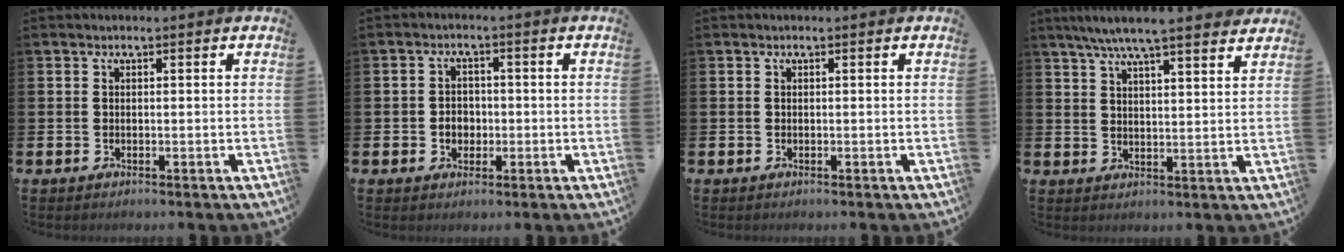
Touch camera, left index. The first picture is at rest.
{"total": 2.3, "force": [-0.5, 2.0, 1.0], "torque": [-0.010, 0.001, -0.017]}
{"total": 0.0}
{"total": 7.1, "force": [6.6, 0.3, 2.7], "torque": [-0.058, -0.028, 0.115]}